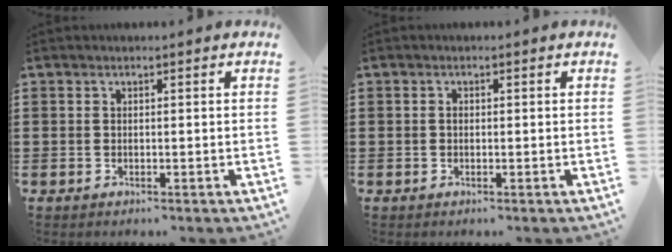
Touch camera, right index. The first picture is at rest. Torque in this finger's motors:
{"motor_torque": [0.26, -0.02, 0.13, 0.03]}